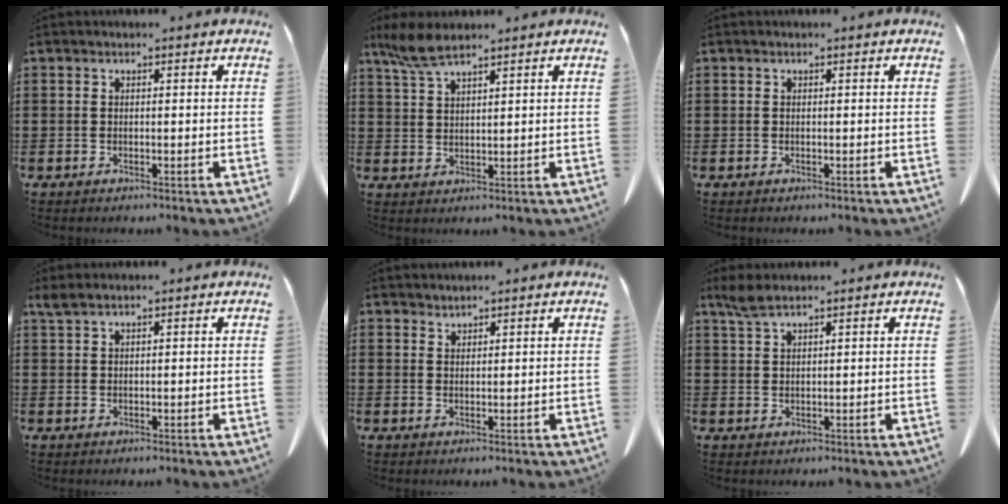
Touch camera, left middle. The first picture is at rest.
{"total": 5.0, "force": [3.7, 1.1, 3.2], "torque": [-0.071, -0.001, 0.069]}
{"total": 0.0}
{"total": 1.6, "force": [1.3, 0.2, 1.0], "torque": [-0.023, 0.000, 0.024]}
{"total": 1.3, "force": [1.2, 0.0, -0.1], "torque": [0.000, -0.003, 0.025]}
{"total": 2.7, "force": [2.1, 0.3, 1.6], "torque": [-0.038, -0.001, 0.039]}